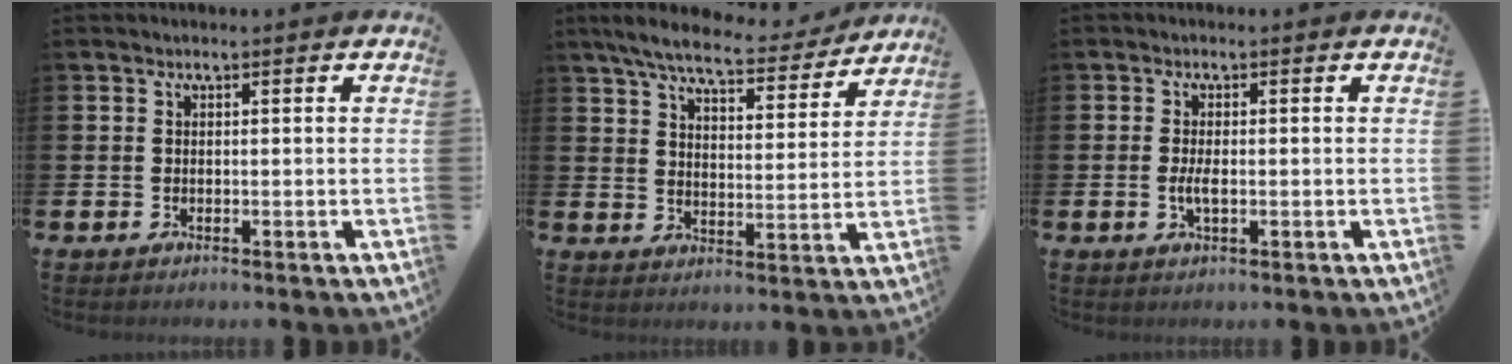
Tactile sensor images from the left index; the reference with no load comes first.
{"total": 7.6, "force": [6.9, 1.4, 2.9], "torque": [-0.081, -0.035, 0.119]}
{"total": 2.0, "force": [-0.2, 0.7, 1.9], "torque": [-0.026, -0.003, -0.006]}